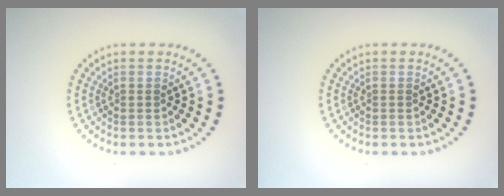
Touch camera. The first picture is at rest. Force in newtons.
{"total": 0.0}